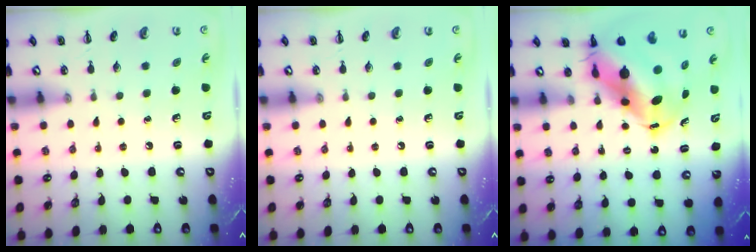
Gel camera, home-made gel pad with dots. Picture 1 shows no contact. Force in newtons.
{"total": 0.0}
{"total": 10.9, "press": 10.5, "slide": 2.9}